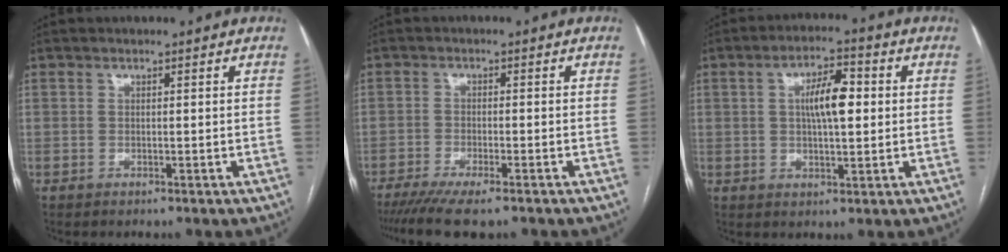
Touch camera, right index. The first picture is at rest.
{"total": 8.9, "force": [-6.9, 1.6, 5.3], "torque": [-0.077, -0.016, -0.107]}
{"total": 7.3, "force": [1.0, 2.3, 6.9], "torque": [-0.120, 0.016, 0.016]}